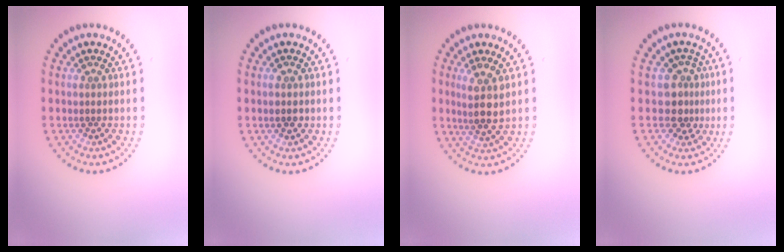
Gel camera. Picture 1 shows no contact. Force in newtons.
{"total": 1.4, "press": 1.4, "slide": 0.2}
{"total": 2.9, "press": 2.4, "slide": 1.5}
{"total": 2.5, "press": 1.8, "slide": 1.8}